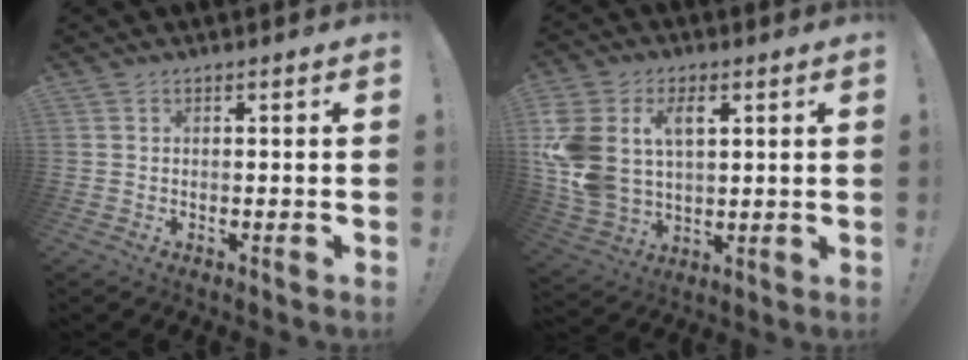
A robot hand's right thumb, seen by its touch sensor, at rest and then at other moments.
{"total": 14.7, "force": [5.3, 10.4, 9.0], "torque": [-0.182, -0.022, 0.100]}